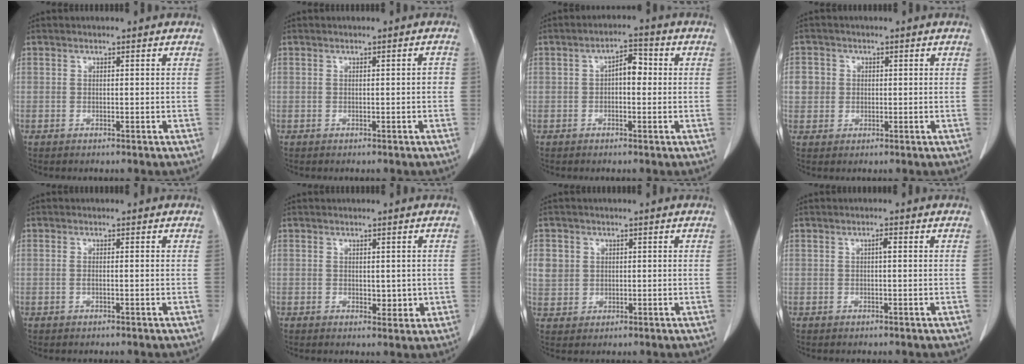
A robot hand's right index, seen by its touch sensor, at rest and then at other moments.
{"total": 0.9, "force": [-0.2, 0.2, 0.9], "torque": [-0.009, 0.002, 0.000]}
{"total": 4.0, "force": [0.1, 1.9, 3.5], "torque": [-0.055, 0.018, -0.002]}
{"total": 3.3, "force": [0.4, 3.2, 0.6], "torque": [-0.002, 0.010, 0.010]}
{"total": 0.6, "force": [-0.1, 0.1, 0.6], "torque": [-0.010, 0.002, 0.001]}
{"total": 2.3, "force": [0.1, 1.6, 1.7], "torque": [-0.018, -0.002, 0.010]}
{"total": 4.4, "force": [1.2, 4.1, 1.0], "torque": [-0.019, 0.008, 0.031]}
{"total": 0.9, "force": [0.1, 0.2, 0.9], "torque": [-0.016, 0.003, 0.001]}